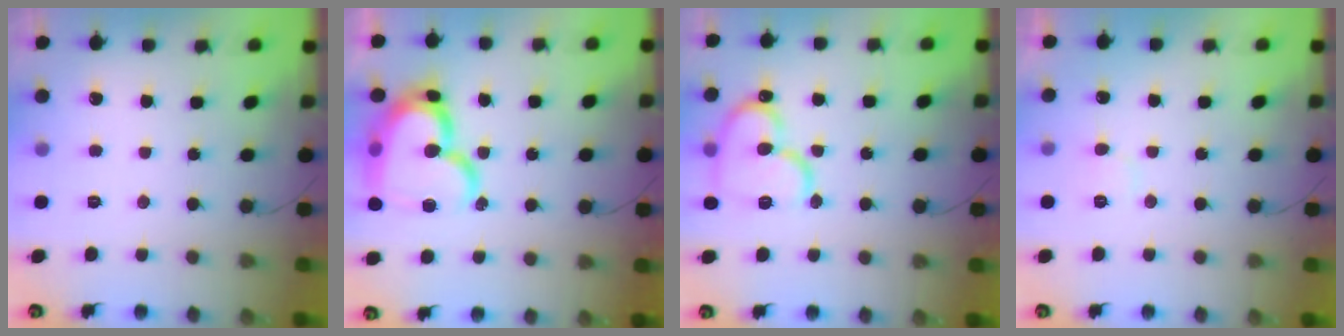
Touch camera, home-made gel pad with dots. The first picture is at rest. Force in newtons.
{"total": 21.2, "press": 21.1, "slide": 1.5}
{"total": 15.2, "press": 15.2, "slide": 1.5}
{"total": 4.7, "press": 4.6, "slide": 0.5}